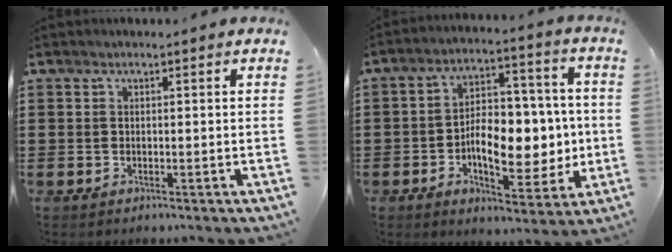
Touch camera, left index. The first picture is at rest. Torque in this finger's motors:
{"motor_torque": [0.87, 0.21, 1.05, 0.16]}